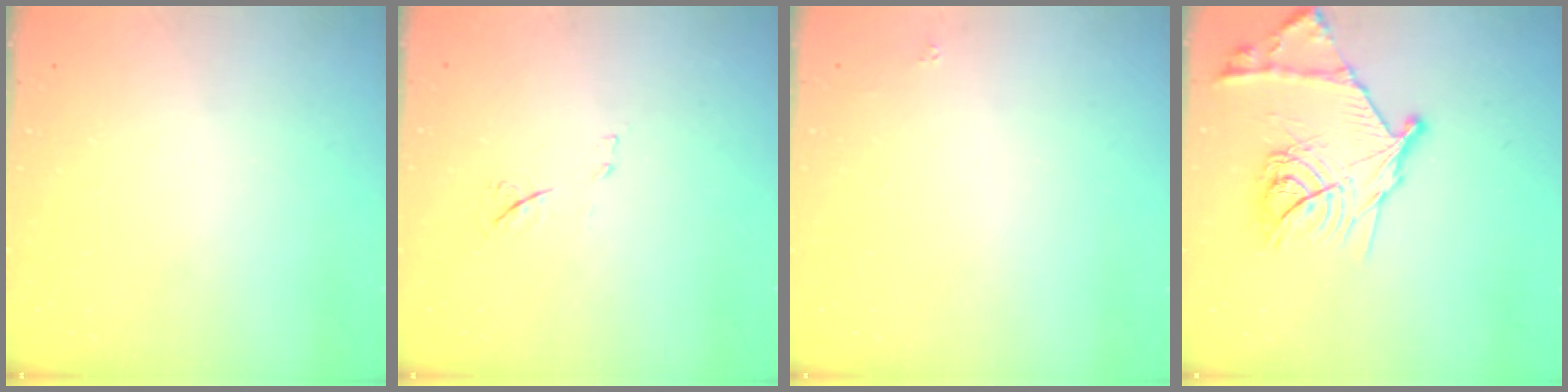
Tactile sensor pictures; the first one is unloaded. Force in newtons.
{"total": 5.6, "press": 5.6, "slide": 0.7}
{"total": 1.6, "press": 1.5, "slide": 0.2}
{"total": 19.6, "press": 19.5, "slide": 1.5}